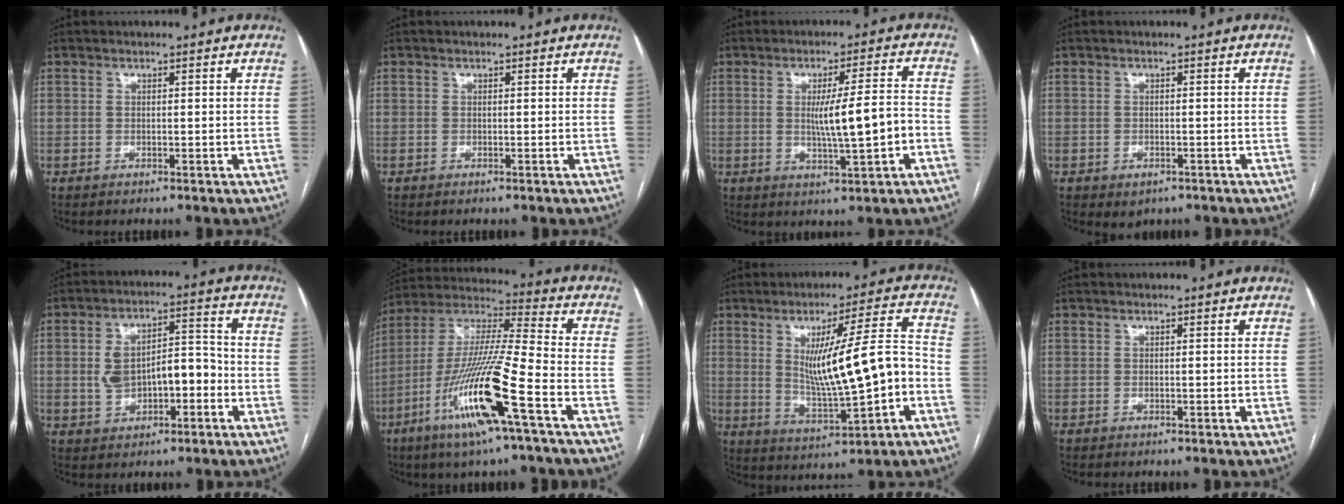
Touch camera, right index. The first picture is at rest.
{"total": 0.0}
{"total": 8.3, "force": [-1.1, 0.2, 8.2], "torque": [-0.134, 0.004, -0.013]}
{"total": 2.3, "force": [-1.3, 1.6, 1.0], "torque": [-0.010, 0.000, -0.006]}
{"total": 9.5, "force": [-1.6, 4.9, 7.9], "torque": [-0.140, 0.034, -0.016]}
{"total": 16.4, "force": [-7.2, 0.6, 14.7], "torque": [-0.295, -0.015, -0.135]}
{"total": 13.4, "force": [-0.8, 1.1, 13.4], "torque": [-0.216, 0.003, -0.001]}
{"total": 0.0}